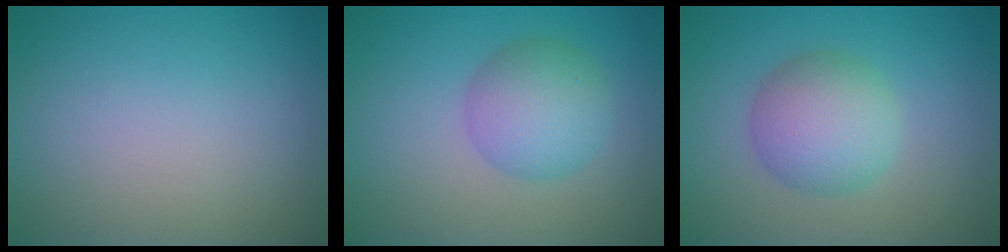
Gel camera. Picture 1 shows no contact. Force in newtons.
{"total": 3.5, "press": 3.5, "slide": 0.1}
{"total": 4.8, "press": 4.8, "slide": 0.1}